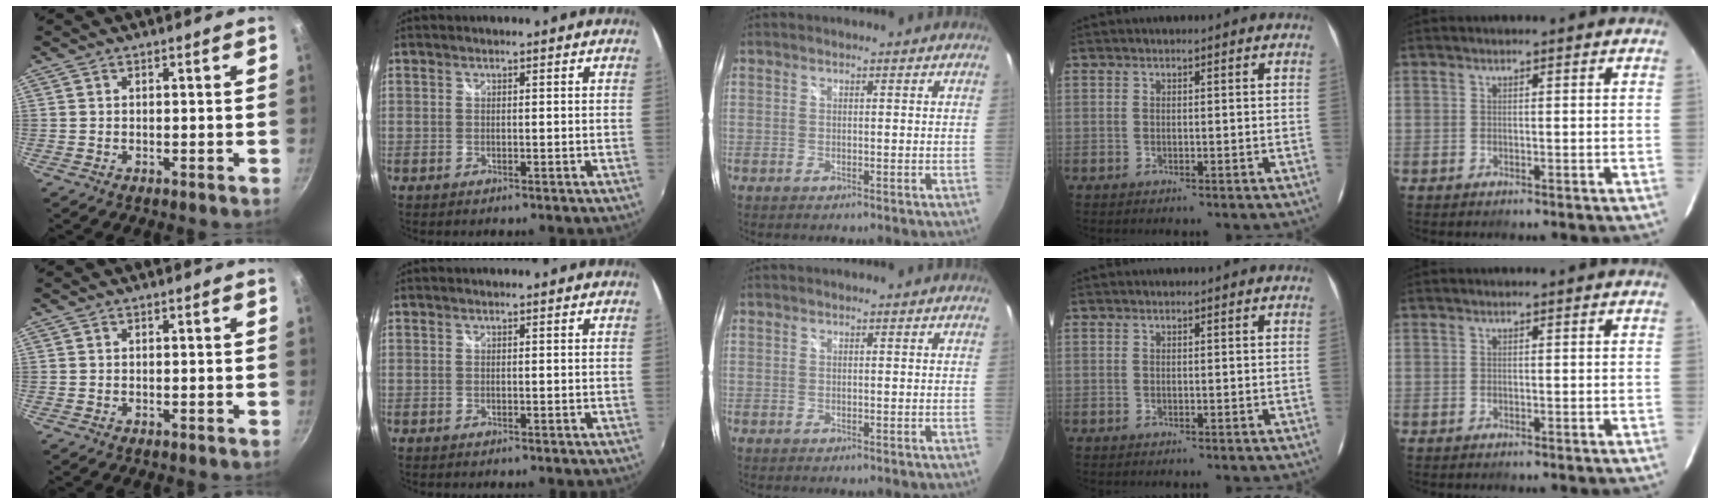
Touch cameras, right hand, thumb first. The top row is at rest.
{}